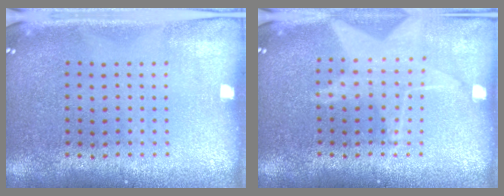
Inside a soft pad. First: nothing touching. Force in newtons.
{"total": 1.6, "press": 1.4, "slide": 0.7}